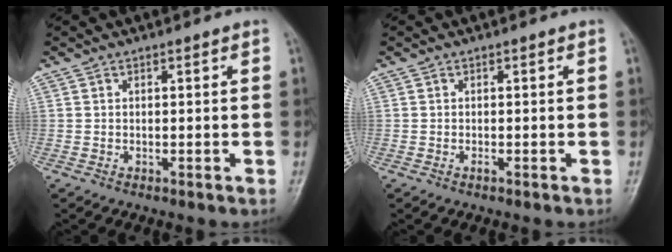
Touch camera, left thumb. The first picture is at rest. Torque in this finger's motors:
{"motor_torque": [-0.04, -0.01, 0.08, -0.07, 0.00]}